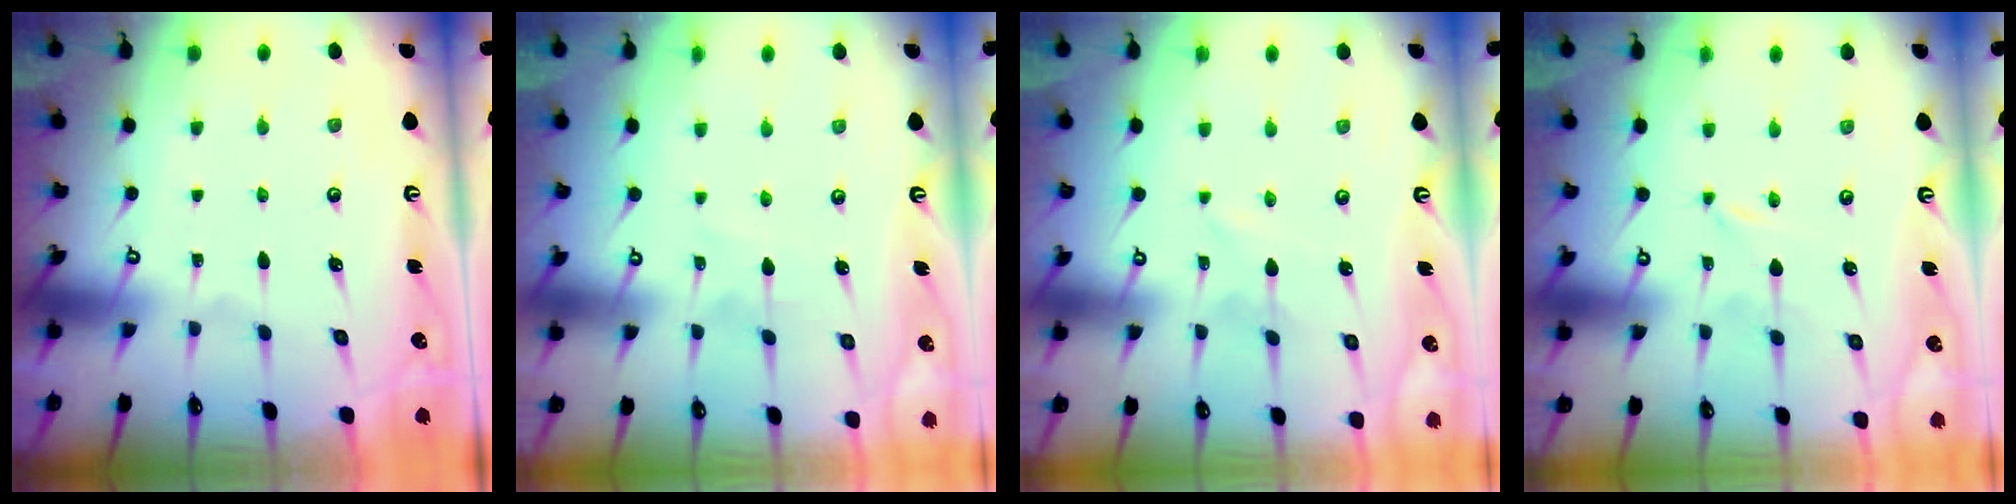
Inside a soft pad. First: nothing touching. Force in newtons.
{"total": 4.2, "press": 4.2, "slide": 0.5}
{"total": 0.8, "press": 0.8, "slide": 0.1}
{"total": 0.0}